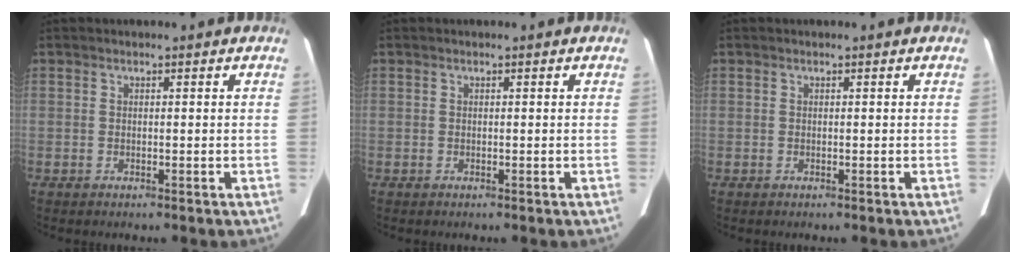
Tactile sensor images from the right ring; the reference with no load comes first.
{"total": 0.0}
{"total": 0.0}